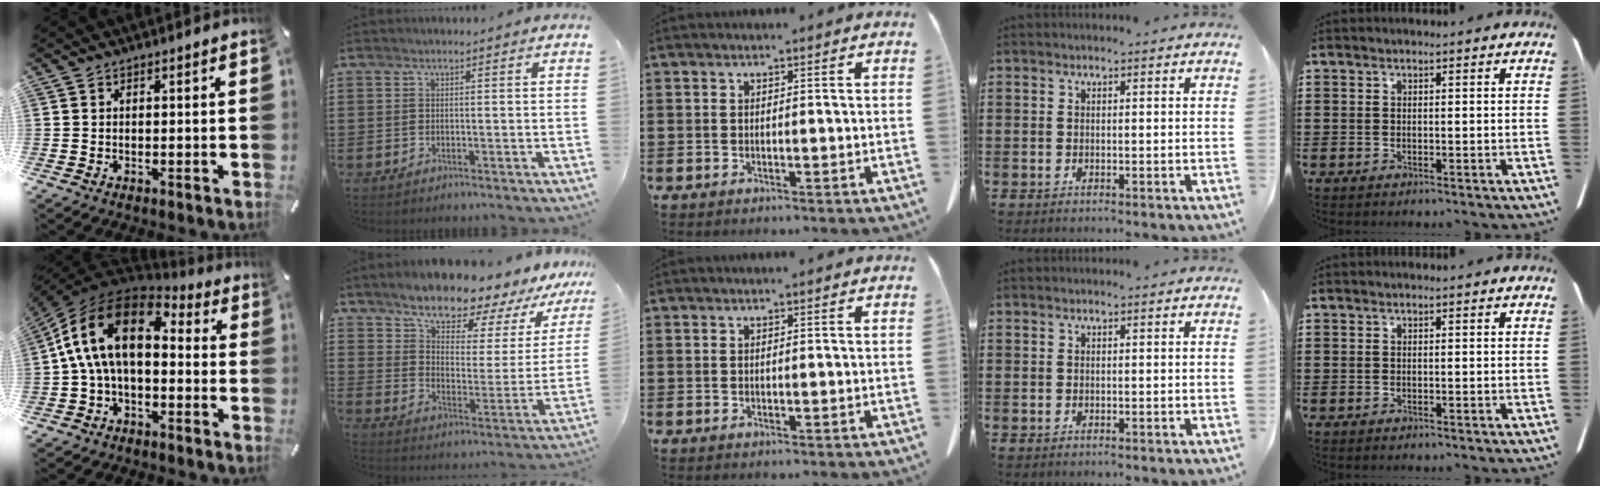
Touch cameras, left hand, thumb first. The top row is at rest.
{"thumb": {"total": 16.2, "force": [1.8, 9.5, 13.0], "torque": [-0.273, 0.011, 0.023]}, "index": {"total": 9.7, "force": [8.3, 3.1, 3.9], "torque": [-0.097, -0.060, 0.140]}}